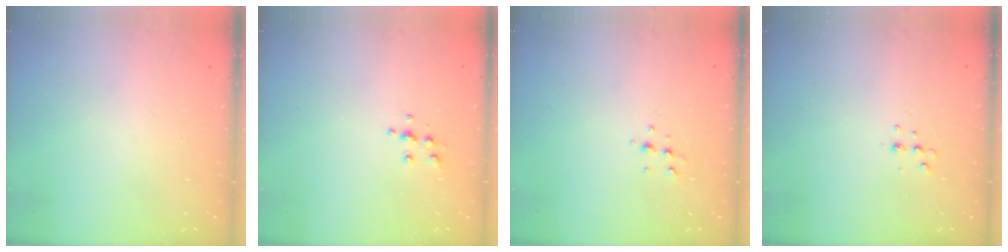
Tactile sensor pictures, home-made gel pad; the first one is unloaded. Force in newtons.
{"total": 5.4, "press": 5.4, "slide": 0.5}
{"total": 4.9, "press": 4.8, "slide": 1.1}
{"total": 4.1, "press": 3.9, "slide": 1.3}